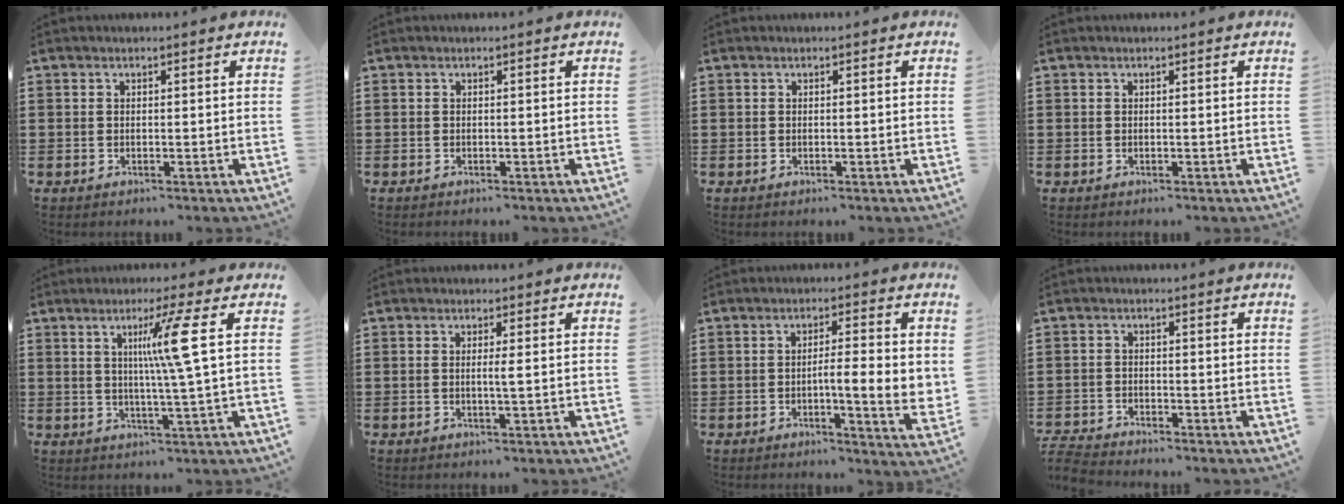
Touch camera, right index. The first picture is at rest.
{"total": 0.0}
{"total": 0.0}
{"total": 0.0}
{"total": 7.6, "force": [1.9, -1.3, 7.2], "torque": [-0.135, -0.007, 0.018]}
{"total": 1.4, "force": [0.1, -0.3, 1.4], "torque": [-0.027, -0.005, 0.000]}
{"total": 6.4, "force": [-0.5, 0.7, 6.3], "torque": [-0.109, -0.004, -0.011]}
{"total": 2.9, "force": [-2.9, 0.2, 0.1], "torque": [-0.013, -0.003, -0.064]}